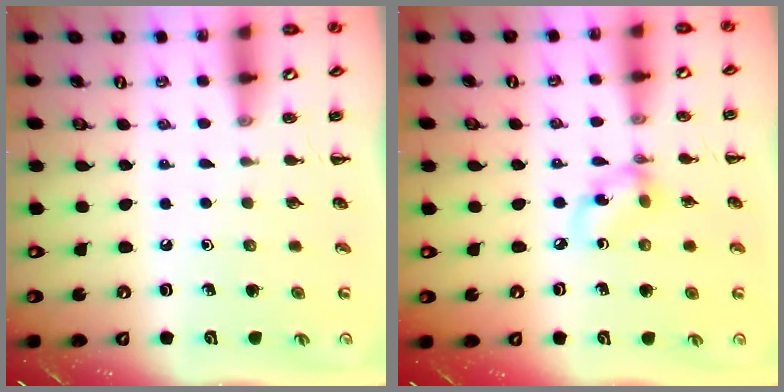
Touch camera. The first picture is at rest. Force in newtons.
{"total": 6.3, "press": 6.3, "slide": 0.5}